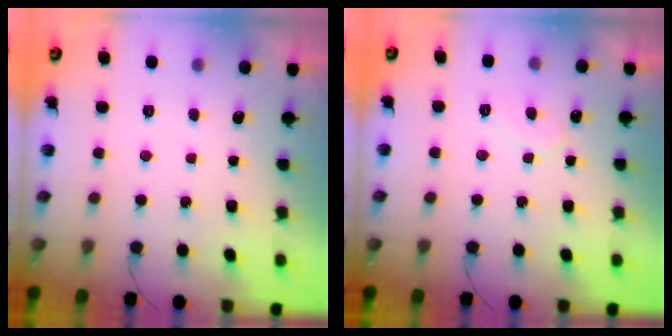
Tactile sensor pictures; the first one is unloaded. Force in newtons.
{"total": 6.3, "press": 6.3, "slide": 0.6}